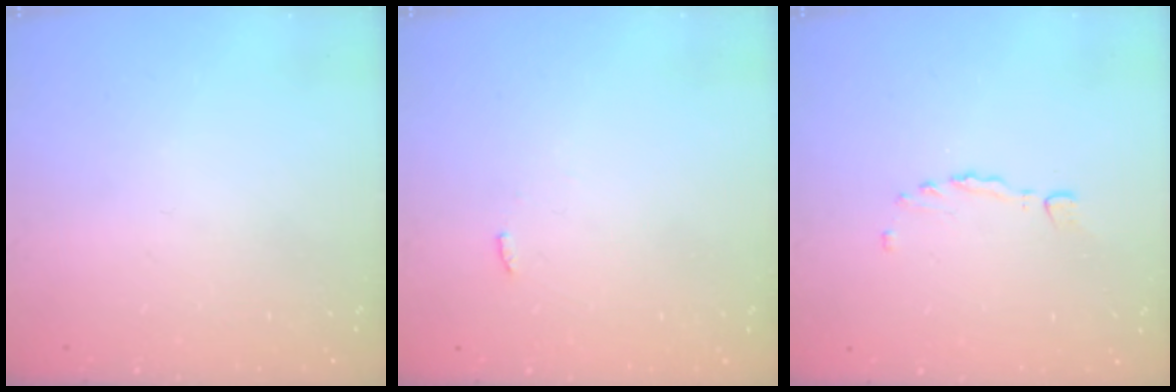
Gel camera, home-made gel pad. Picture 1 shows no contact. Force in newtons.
{"total": 1.9, "press": 1.9, "slide": 0.1}
{"total": 1.4, "press": 1.3, "slide": 0.3}